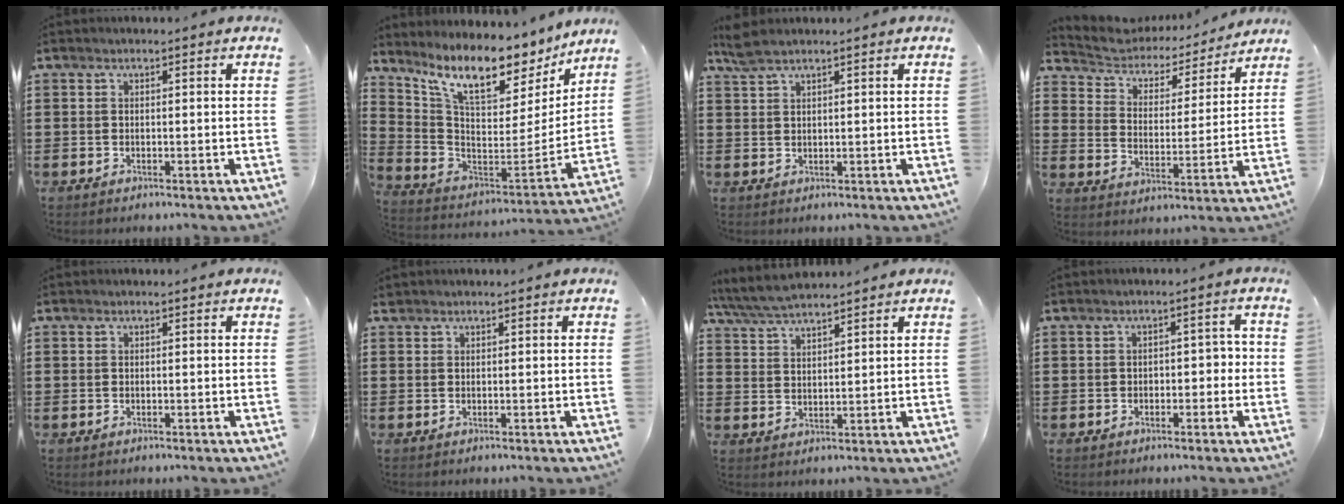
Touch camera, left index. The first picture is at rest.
{"total": 11.0, "force": [9.1, 2.5, 5.7], "torque": [-0.137, -0.069, 0.156]}
{"total": 2.8, "force": [2.1, 0.5, 1.7], "torque": [-0.038, 0.001, 0.040]}
{"total": 4.2, "force": [3.9, 1.6, 0.5], "torque": [-0.038, -0.028, 0.061]}
{"total": 0.0}
{"total": 0.6, "force": [0.5, 0.3, 0.1], "torque": [-0.004, 0.001, 0.010]}
{"total": 4.9, "force": [4.5, 0.8, 1.7], "torque": [-0.048, -0.011, 0.083]}
{"total": 2.1, "force": [-0.6, 1.4, 1.5], "torque": [-0.033, 0.005, -0.017]}